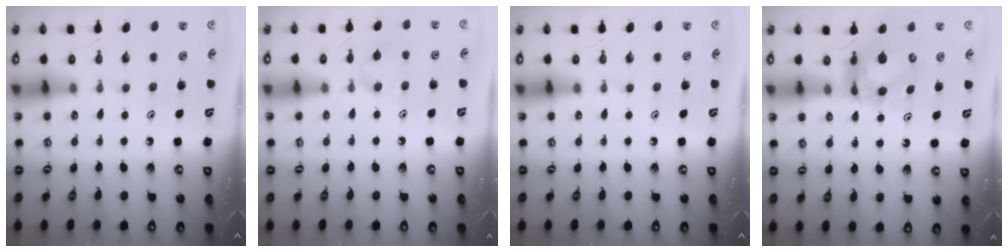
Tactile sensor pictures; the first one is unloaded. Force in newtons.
{"total": 5.4, "press": 5.3, "slide": 1.0}
{"total": 0.0}
{"total": 6.6, "press": 6.6, "slide": 0.2}